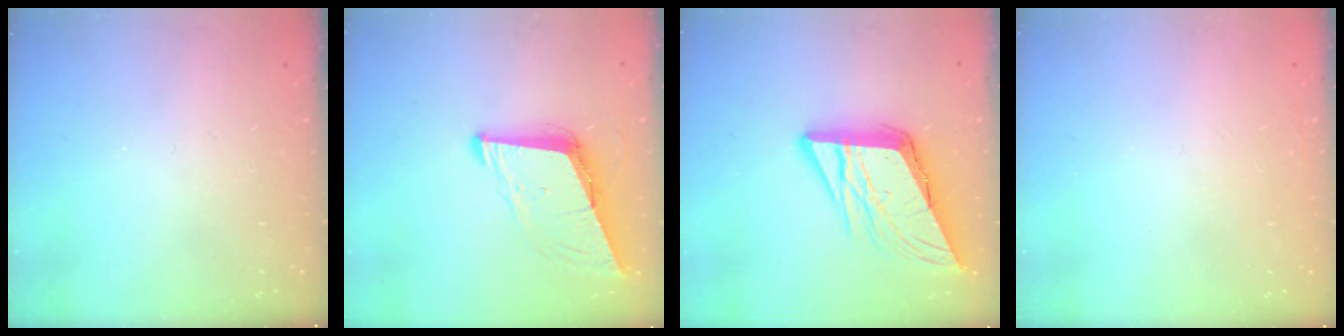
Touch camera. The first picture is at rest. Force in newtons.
{"total": 8.6, "press": 7.7, "slide": 3.8}
{"total": 12.9, "press": 12.7, "slide": 2.0}
{"total": 1.6, "press": 1.6, "slide": 0.1}